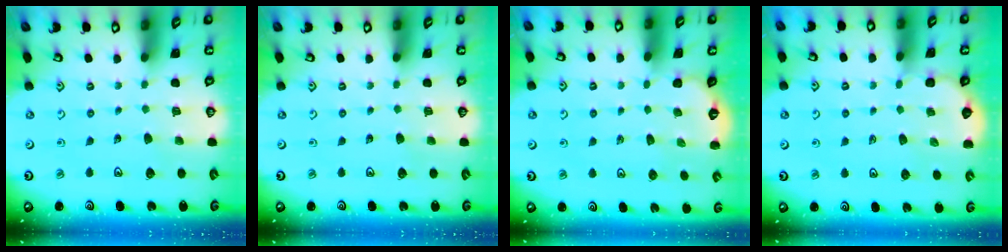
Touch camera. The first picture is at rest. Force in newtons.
{"total": 0.0}
{"total": 1.5, "press": 1.0, "slide": 1.1}
{"total": 2.9, "press": 2.9, "slide": 0.3}